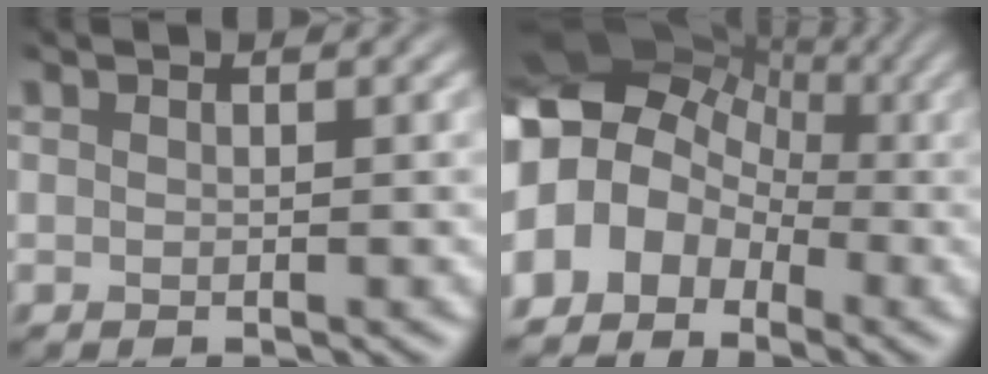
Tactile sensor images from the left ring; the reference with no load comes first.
{"total": 11.1, "force": [-2.5, 9.4, 5.4], "torque": [-0.091, 0.005, -0.087]}